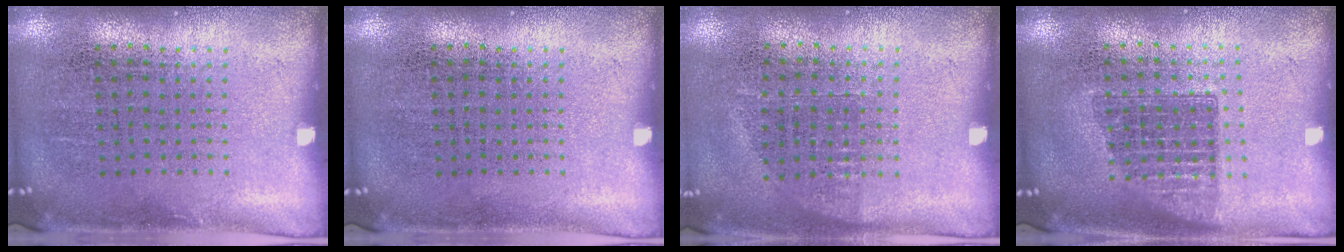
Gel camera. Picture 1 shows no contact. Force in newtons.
{"total": 0.0}
{"total": 0.6, "press": 0.6, "slide": 0.3}
{"total": 1.3, "press": 1.1, "slide": 0.8}